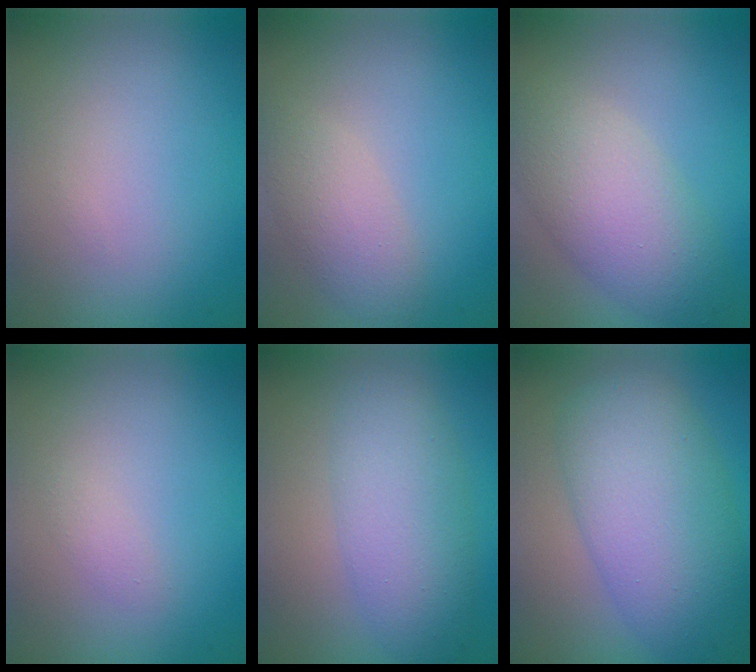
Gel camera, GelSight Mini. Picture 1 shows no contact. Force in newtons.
{"total": 2.6, "press": 2.6, "slide": 0.2}
{"total": 5.6, "press": 5.6, "slide": 0.1}
{"total": 0.6, "press": 0.6, "slide": 0.1}
{"total": 4.9, "press": 4.9, "slide": 0.2}
{"total": 8.4, "press": 8.4, "slide": 0.1}